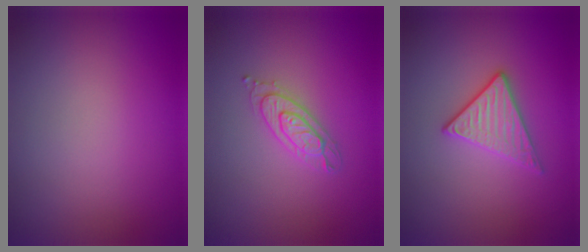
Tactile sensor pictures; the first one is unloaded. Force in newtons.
{"total": 2.2, "press": 2.1, "slide": 0.4}
{"total": 2.8, "press": 2.7, "slide": 0.6}